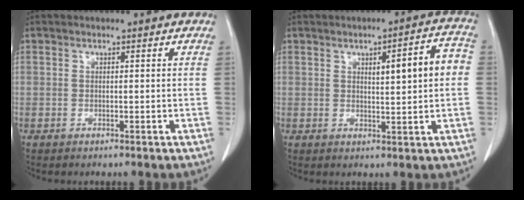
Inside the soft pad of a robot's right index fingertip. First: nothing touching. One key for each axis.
{"total": 7.5, "fx": 1.1, "fy": 1.2, "fz": 7.4, "tx": -0.102, "ty": 0.020, "tz": 0.016}